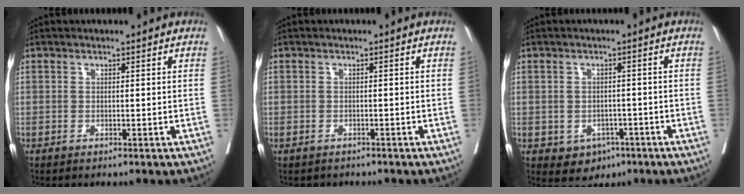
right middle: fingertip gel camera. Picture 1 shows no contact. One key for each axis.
{"total": 2.2, "fx": -1.8, "fy": 1.1, "fz": 0.3, "tx": -0.011, "ty": -0.001, "tz": -0.025}
{"total": 4.2, "fx": -1.9, "fy": 3.4, "fz": 1.6, "tx": -0.016, "ty": 0.005, "tz": -0.016}